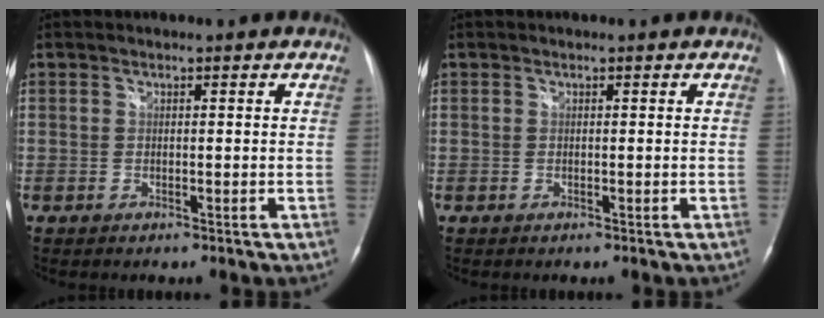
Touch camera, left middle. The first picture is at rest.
{"total": 0.0}